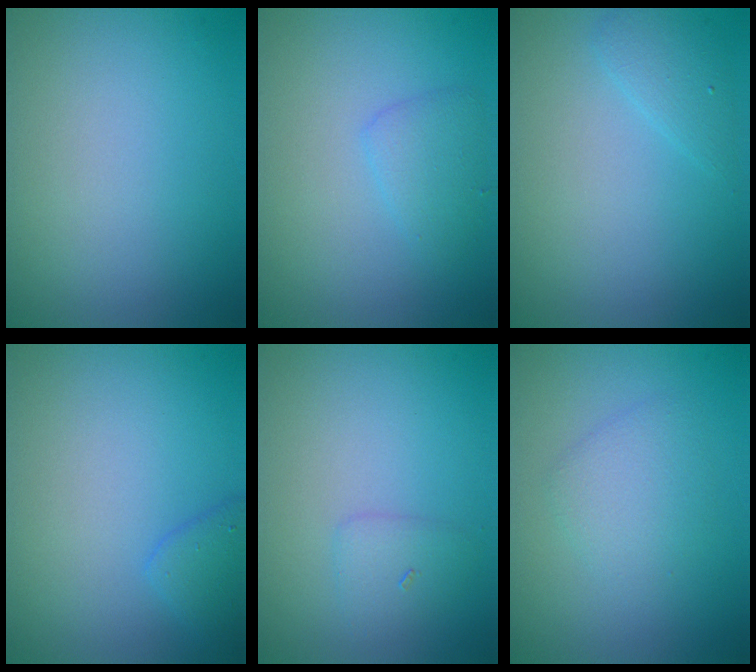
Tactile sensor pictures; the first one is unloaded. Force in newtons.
{"total": 1.8, "press": 1.8, "slide": 0.1}
{"total": 1.5, "press": 1.5, "slide": 0.1}
{"total": 1.9, "press": 1.9, "slide": 0.1}
{"total": 1.4, "press": 1.4, "slide": 0.1}
{"total": 2.2, "press": 2.2, "slide": 0.1}